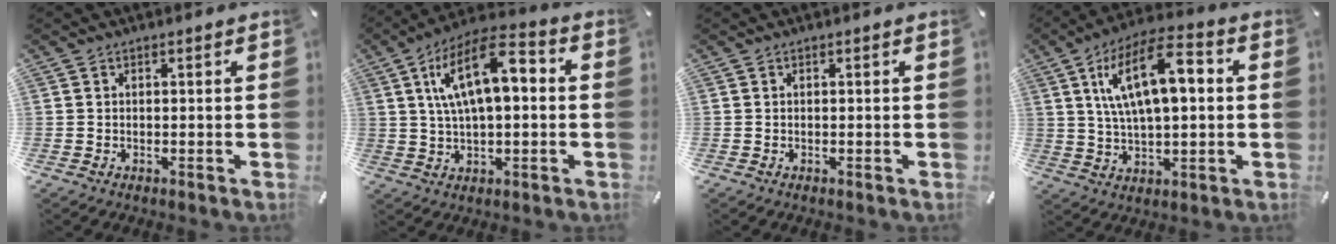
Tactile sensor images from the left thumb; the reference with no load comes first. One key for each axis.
{"total": 14.7, "fx": 3.7, "fy": 6.7, "fz": 12.6, "tx": -0.223, "ty": -0.001, "tz": 0.063}
{"total": 0.0}
{"total": 16.1, "fx": 4.4, "fy": 7.1, "fz": 13.8, "tx": -0.253, "ty": 0.003, "tz": 0.072}